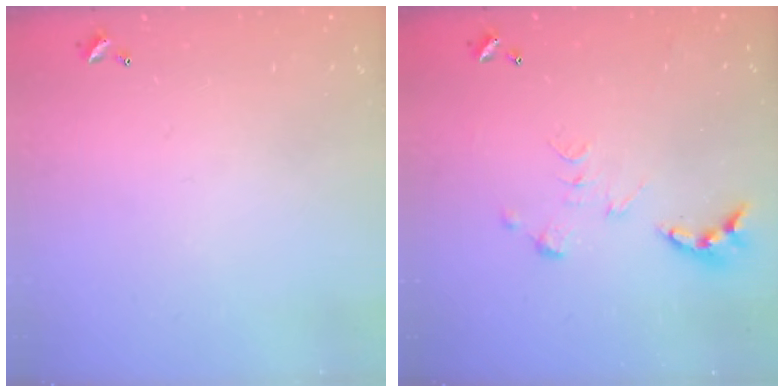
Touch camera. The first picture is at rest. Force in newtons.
{"total": 0.0}